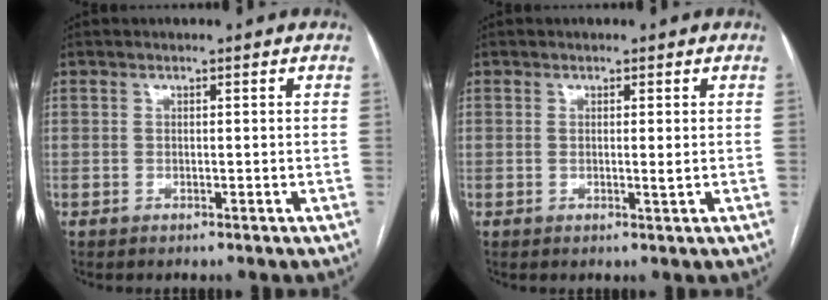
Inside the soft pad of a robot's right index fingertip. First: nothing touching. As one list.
[{"total": 1.1, "force": [0.1, 0.0, 1.1], "torque": [-0.022, -0.004, 0.001]}]